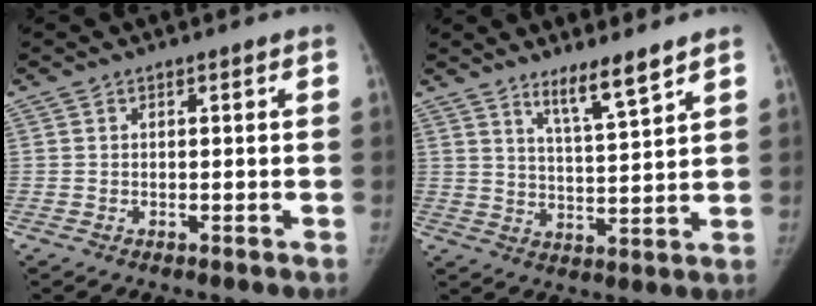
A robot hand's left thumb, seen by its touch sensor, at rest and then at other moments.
{"total": 6.8, "force": [5.2, 0.2, 4.4], "torque": [-0.075, -0.048, 0.094]}